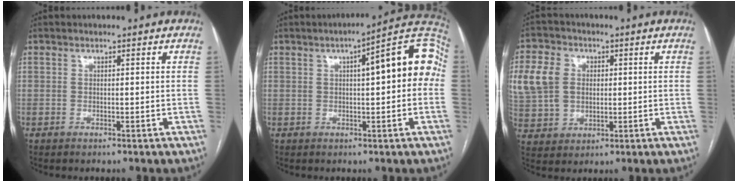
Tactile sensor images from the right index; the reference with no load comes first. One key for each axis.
{"total": 13.0, "fx": 2.0, "fy": 2.8, "fz": 12.5, "tx": -0.159, "ty": 0.045, "tz": 0.018}
{"total": 13.1, "fx": 2.8, "fy": 10.9, "fz": 6.8, "tx": -0.185, "ty": 0.026, "tz": 0.065}